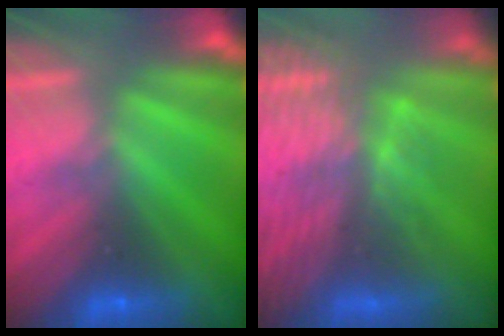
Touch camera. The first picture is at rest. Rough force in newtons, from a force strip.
{"total": 11.8}